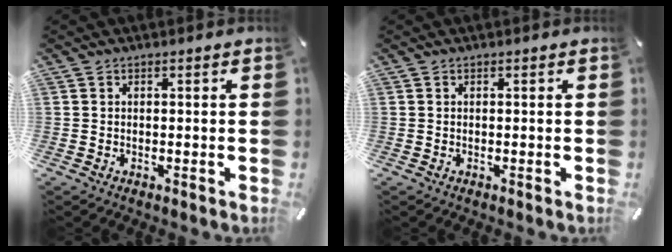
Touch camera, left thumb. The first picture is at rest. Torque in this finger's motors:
{"motor_torque": [0.00, 0.00, 0.00, 0.05, -0.01]}